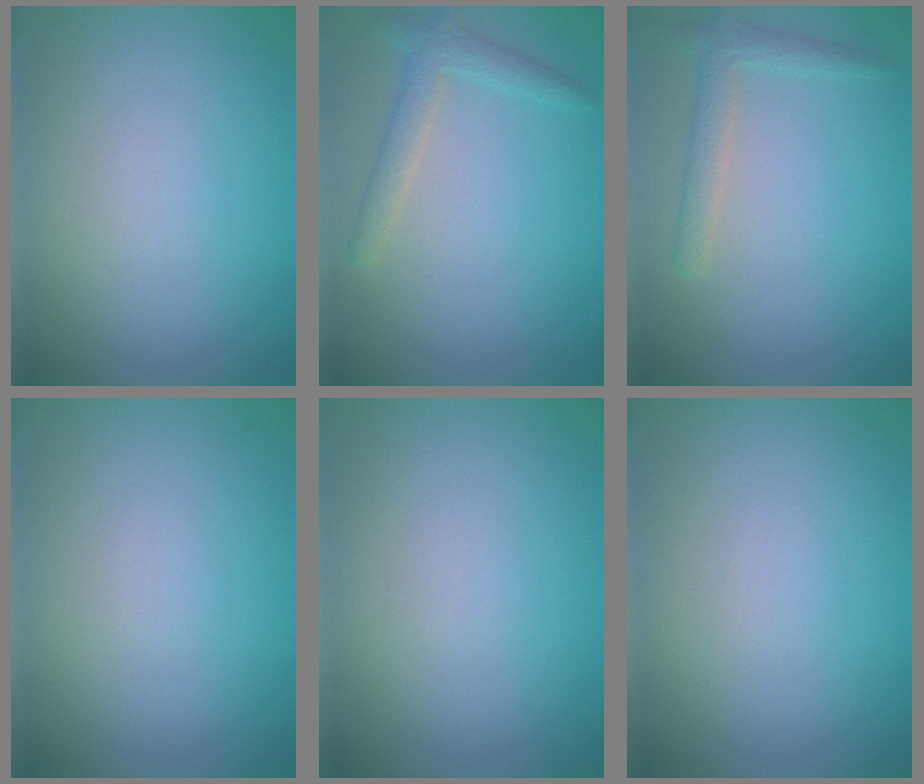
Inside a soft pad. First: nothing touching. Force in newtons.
{"total": 2.3, "press": 2.3, "slide": 0.2}
{"total": 2.3, "press": 2.2, "slide": 0.2}
{"total": 0.0}
{"total": 0.0}
{"total": 0.0}